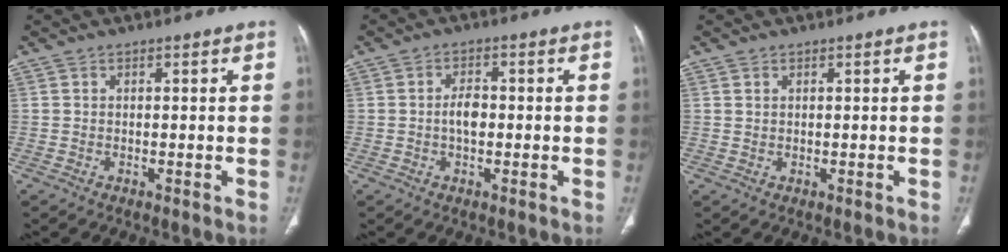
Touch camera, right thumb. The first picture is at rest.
{"total": 3.4, "force": [-0.3, 2.0, 2.8], "torque": [-0.046, 0.007, -0.009]}
{"total": 0.6, "force": [0.4, 0.3, 0.2], "torque": [0.004, -0.001, 0.006]}